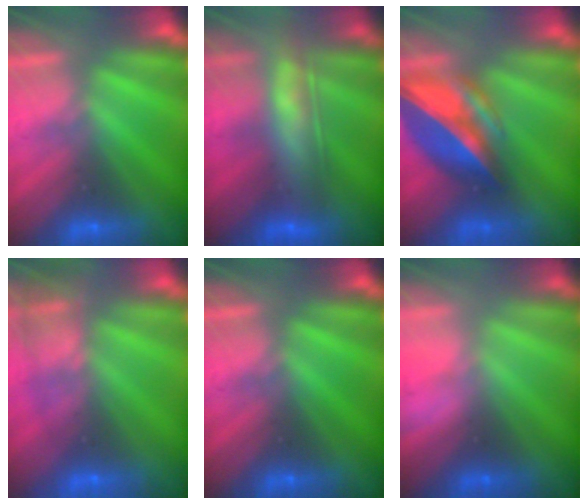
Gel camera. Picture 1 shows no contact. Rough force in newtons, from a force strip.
{"total": 6.3}
{"total": 7.1}
{"total": 10.5}
{"total": 0.0}
{"total": 2.8}